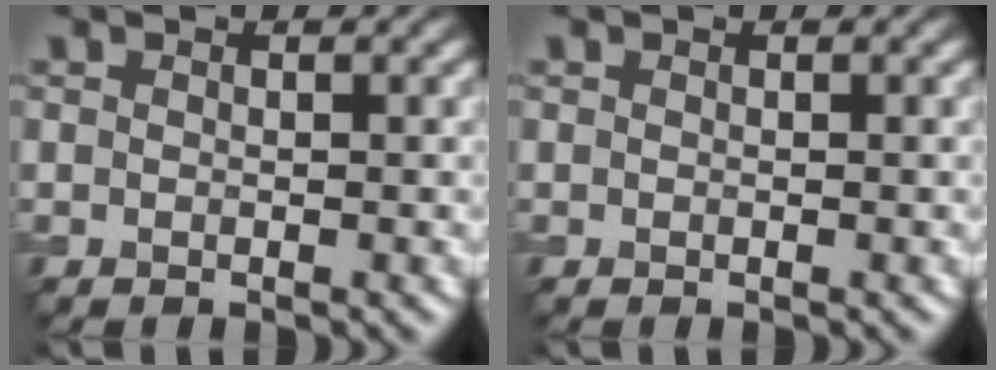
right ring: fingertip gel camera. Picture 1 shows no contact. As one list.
[{"total": 0.0}]